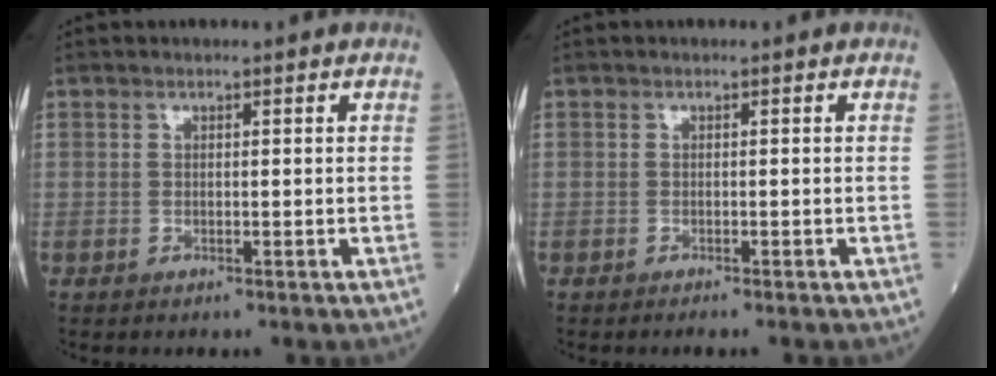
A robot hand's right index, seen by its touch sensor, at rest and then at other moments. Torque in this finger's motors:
{"motor_torque": [-0.17, 0.02, 0.07, 0.02]}